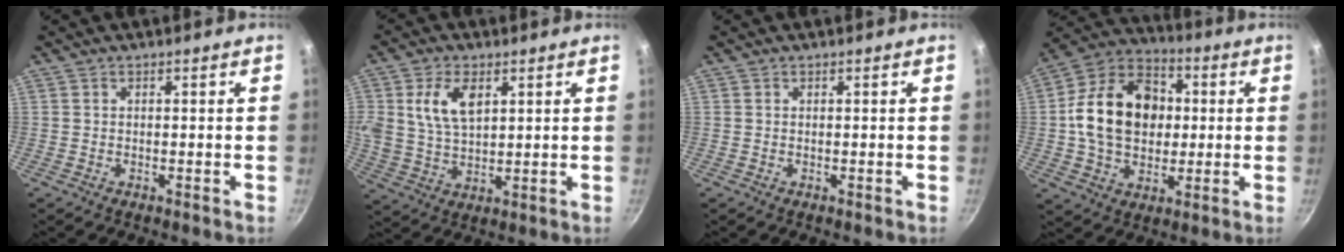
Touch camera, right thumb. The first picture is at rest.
{"total": 9.2, "force": [3.4, 5.5, 6.6], "torque": [-0.118, -0.016, 0.066]}
{"total": 0.0}
{"total": 18.4, "force": [1.3, 14.0, 11.8], "torque": [-0.170, 0.026, 0.010]}